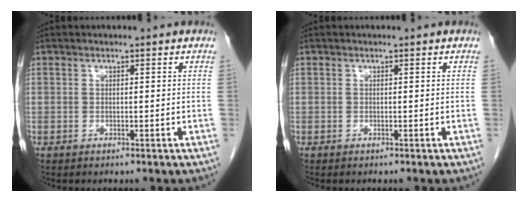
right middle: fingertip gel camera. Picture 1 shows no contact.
{"total": 0.0}